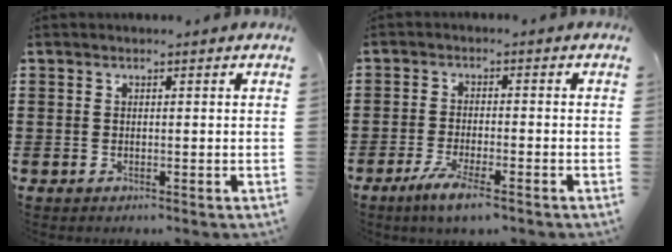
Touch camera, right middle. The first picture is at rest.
{"total": 4.5, "force": [-3.1, 0.4, 3.2], "torque": [-0.071, -0.010, -0.058]}